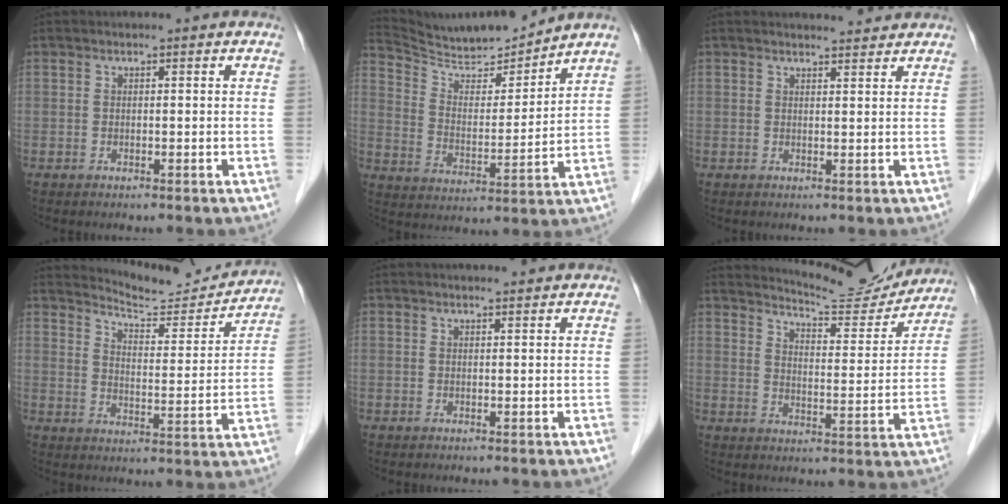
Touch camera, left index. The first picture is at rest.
{"total": 10.9, "force": [10.6, 0.1, 2.4], "torque": [-0.052, -0.007, 0.195]}
{"total": 2.5, "force": [2.5, 0.3, 0.3], "torque": [-0.010, -0.001, 0.028]}
{"total": 11.4, "force": [11.4, 0.3, 0.8], "torque": [-0.016, -0.033, 0.153]}
{"total": 0.7, "force": [0.7, -0.1, 0.2], "torque": [-0.007, -0.002, 0.011]}
{"total": 11.7, "force": [11.5, 0.7, 1.7], "torque": [-0.028, -0.023, 0.153]}